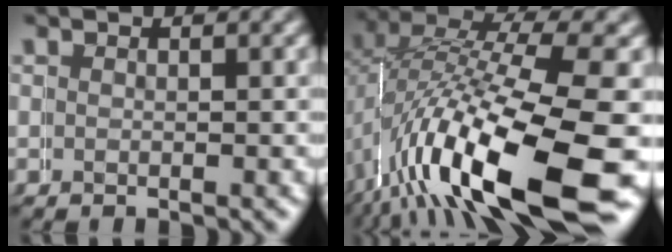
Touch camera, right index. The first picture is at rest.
{"total": 13.4, "force": [-3.1, 6.2, 11.5], "torque": [-0.211, -0.023, -0.033]}